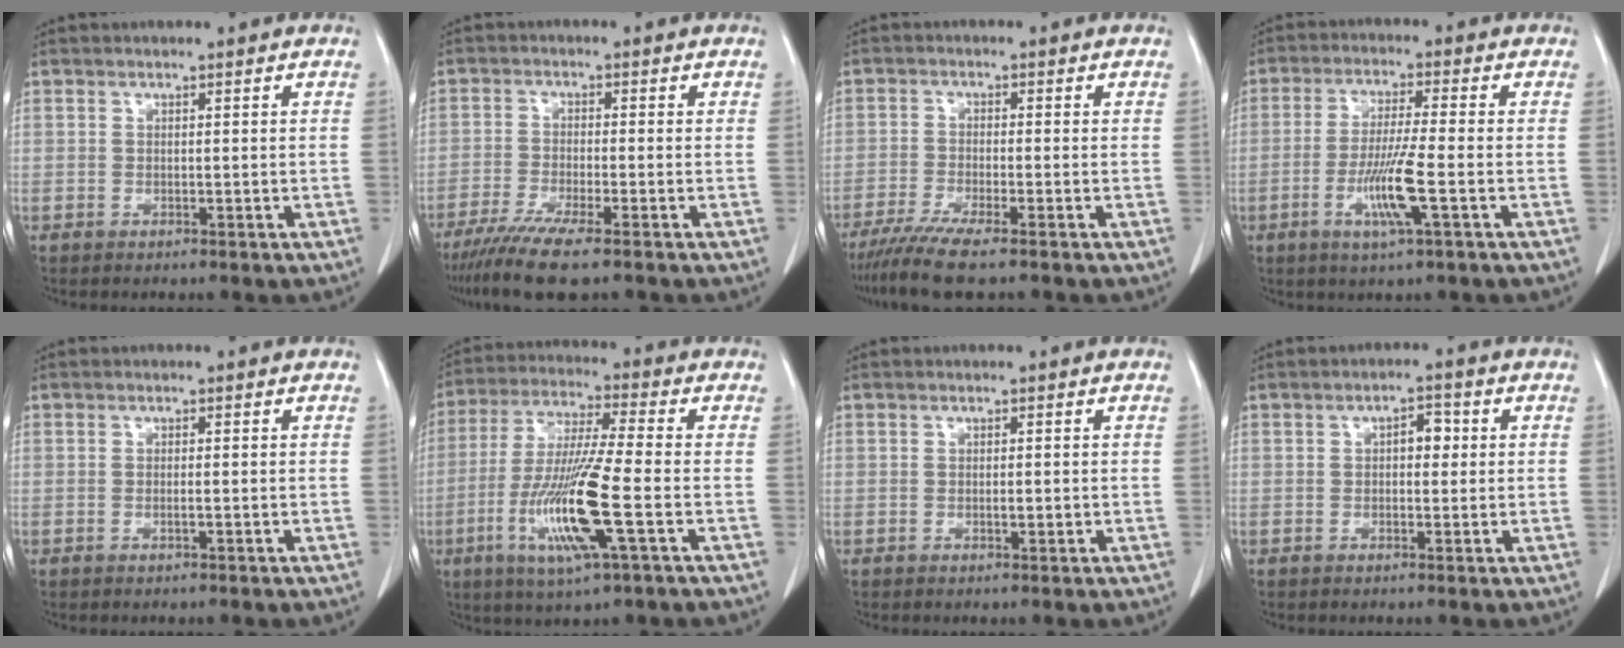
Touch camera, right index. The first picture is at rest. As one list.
[{"total": 7.8, "force": [-5.7, 0.0, 5.4], "torque": [-0.088, -0.021, -0.096]}, {"total": 6.6, "force": [-5.2, -0.6, 4.0], "torque": [-0.062, -0.018, -0.089]}, {"total": 8.0, "force": [-2.6, -0.3, 7.6], "torque": [-0.147, -0.013, -0.051]}, {"total": 0.7, "force": [-0.2, 0.0, 0.7], "torque": [-0.015, 0.000, -0.002]}, {"total": 14.5, "force": [-4.3, 0.3, 13.8], "torque": [-0.285, -0.020, -0.084]}, {"total": 1.0, "force": [-0.1, 0.3, 1.0], "torque": [-0.016, -0.001, 0.000]}, {"total": 2.8, "force": [0.4, 1.5, 2.4], "torque": [-0.032, 0.012, 0.004]}]